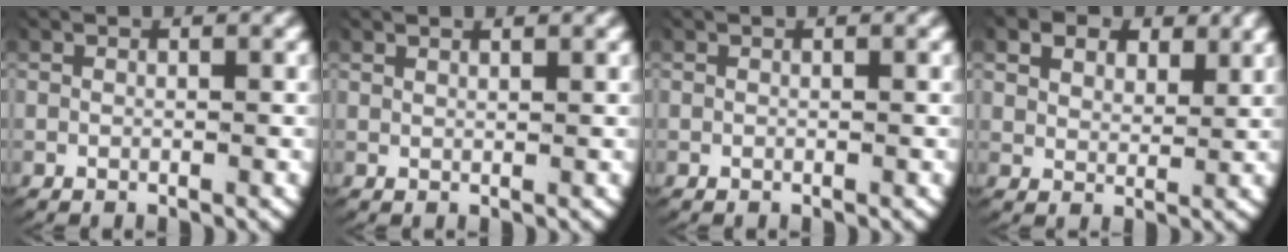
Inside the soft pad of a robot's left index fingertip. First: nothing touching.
{"total": 1.1, "force": [1.1, -0.3, 0.2], "torque": [-0.006, -0.003, 0.022]}
{"total": 0.0}
{"total": 2.7, "force": [2.0, 1.4, 1.1], "torque": [-0.024, -0.008, 0.041]}